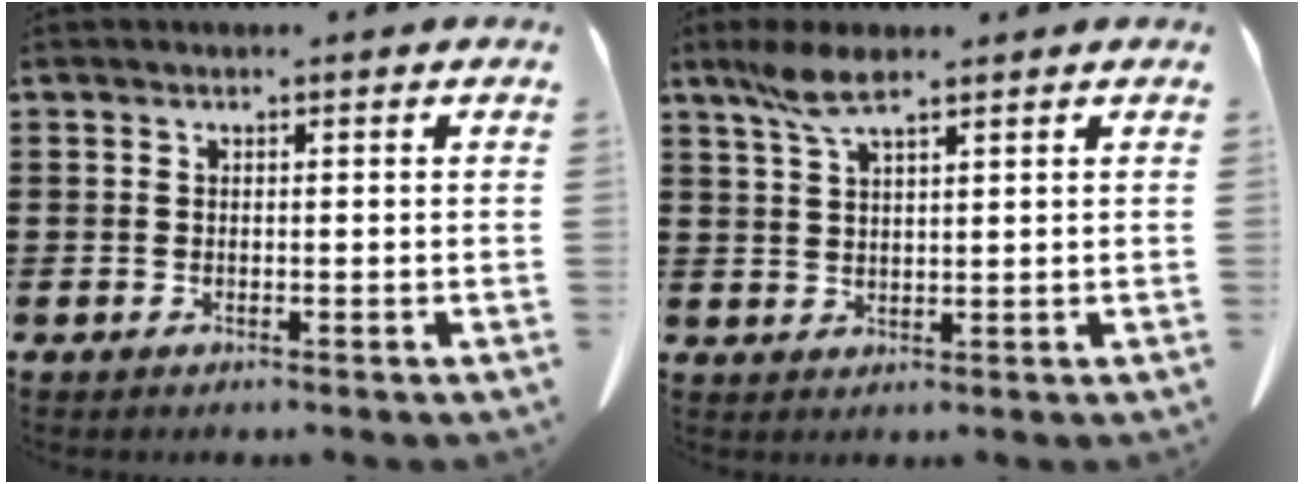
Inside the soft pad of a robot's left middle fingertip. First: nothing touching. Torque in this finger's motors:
{"motor_torque": [1.42, 0.72, 0.08, 0.09]}